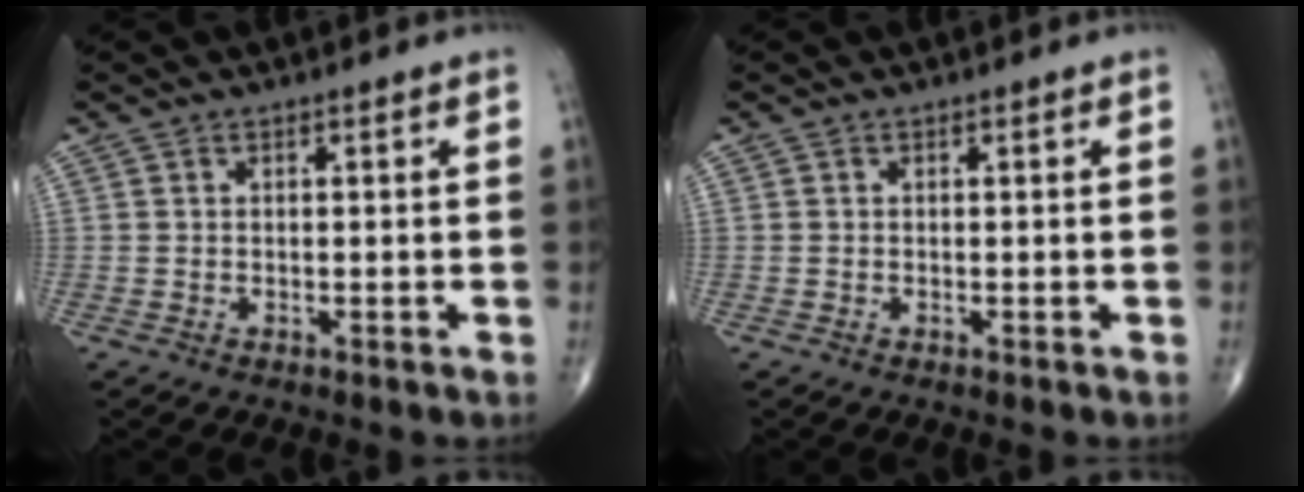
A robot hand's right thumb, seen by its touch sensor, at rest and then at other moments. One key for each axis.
{"total": 0.0}